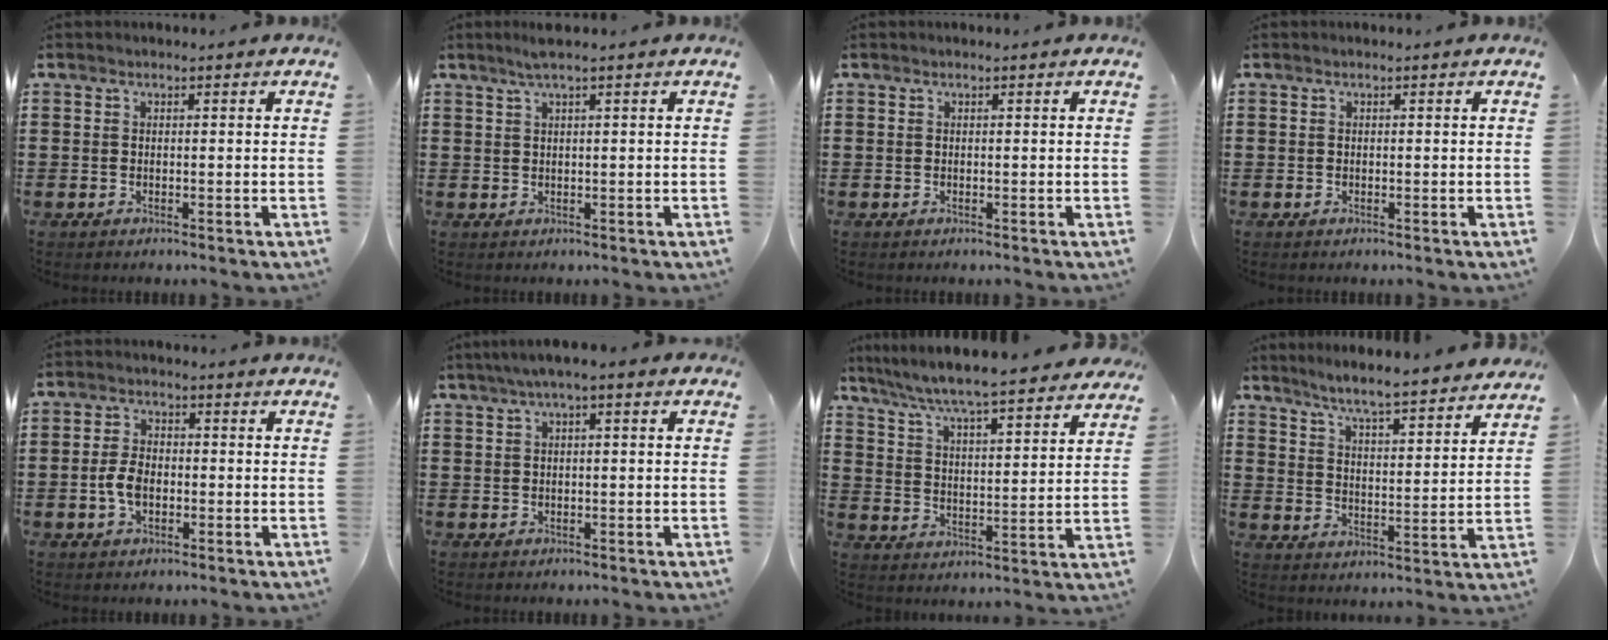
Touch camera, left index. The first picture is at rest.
{"total": 2.0, "force": [1.2, -0.2, 1.6], "torque": [-0.031, 0.001, 0.021]}
{"total": 0.0}
{"total": 0.0}
{"total": 4.4, "force": [-0.9, 2.6, 3.4], "torque": [-0.083, -0.002, -0.022]}
{"total": 1.9, "force": [0.0, 0.2, 1.9], "torque": [-0.032, 0.001, -0.001]}
{"total": 6.0, "force": [5.6, -0.2, 2.1], "torque": [-0.068, -0.039, 0.091]}
{"total": 5.5, "force": [5.2, -0.5, 1.8], "torque": [-0.059, -0.042, 0.084]}